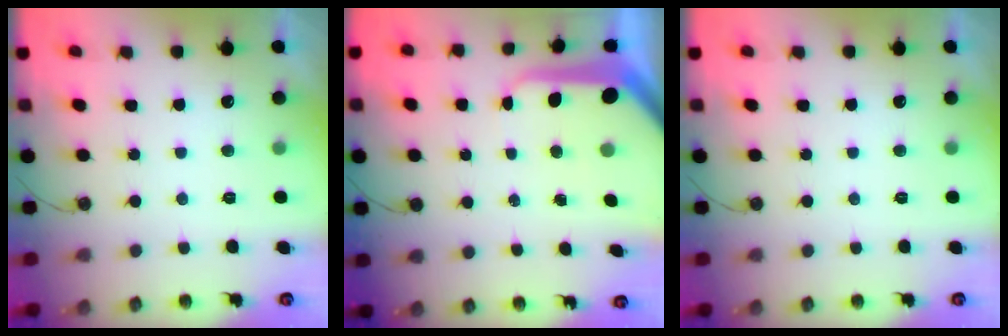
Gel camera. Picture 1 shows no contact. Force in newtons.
{"total": 10.0, "press": 9.9, "slide": 1.1}
{"total": 0.0}